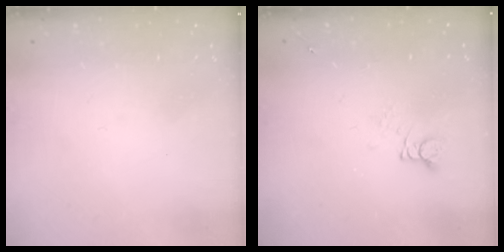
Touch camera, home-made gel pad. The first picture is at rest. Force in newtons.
{"total": 2.4, "press": 2.4, "slide": 0.2}